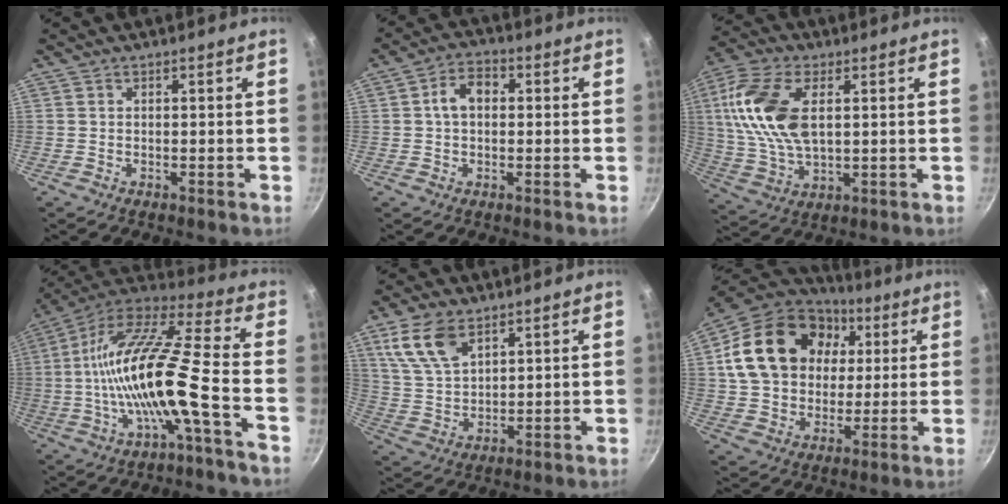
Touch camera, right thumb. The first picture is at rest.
{"total": 5.9, "force": [0.6, 4.1, 4.2], "torque": [-0.054, 0.018, 0.001]}
{"total": 15.9, "force": [3.4, 8.7, 12.9], "torque": [-0.249, -0.002, 0.063]}
{"total": 19.3, "force": [-5.1, 3.0, 18.4], "torque": [-0.327, 0.034, -0.108]}
{"total": 10.3, "force": [5.7, 5.5, 6.6], "torque": [-0.120, -0.017, 0.121]}
{"total": 23.6, "force": [5.6, 18.0, 14.2], "torque": [-0.232, 0.018, 0.093]}